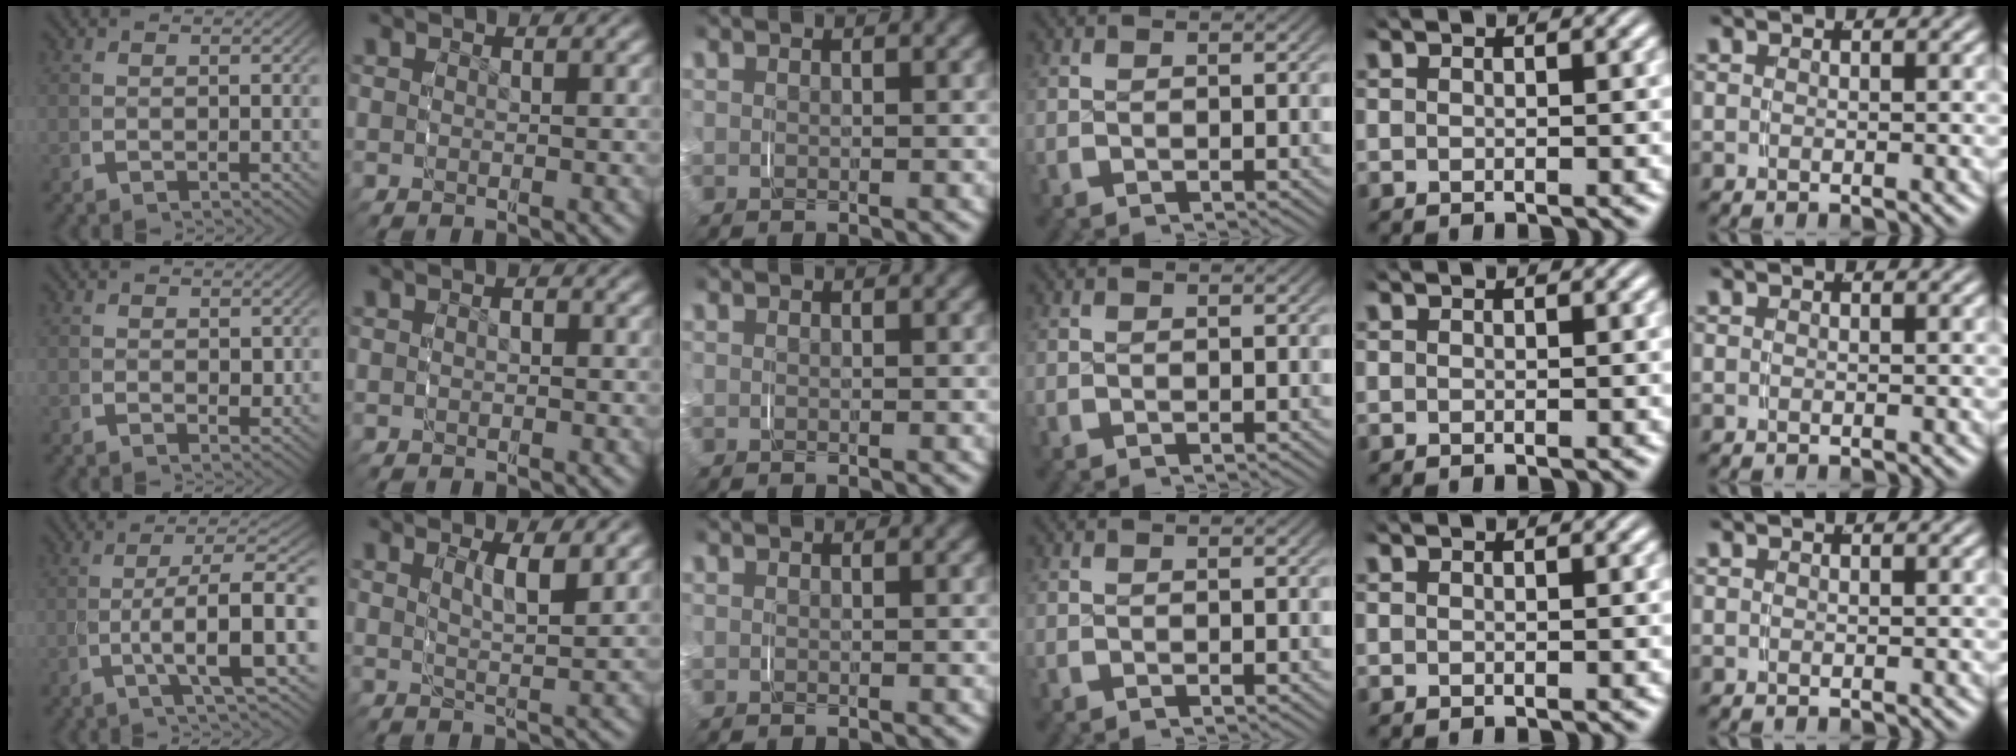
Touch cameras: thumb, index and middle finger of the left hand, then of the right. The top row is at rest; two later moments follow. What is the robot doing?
{"motion": "grasp_and_lifting", "object": "map"}